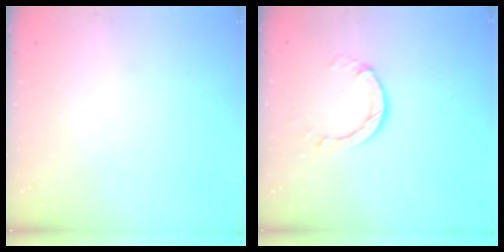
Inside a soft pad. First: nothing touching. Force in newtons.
{"total": 4.4, "press": 4.4, "slide": 0.5}